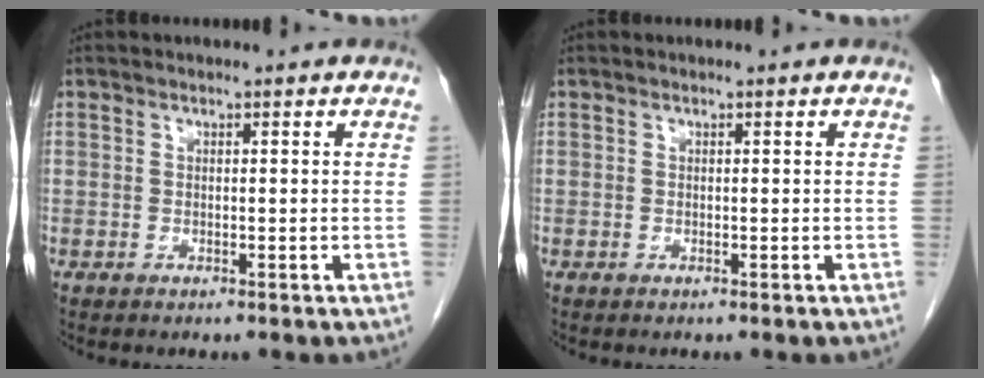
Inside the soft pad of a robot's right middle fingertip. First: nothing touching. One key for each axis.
{"total": 0.0}